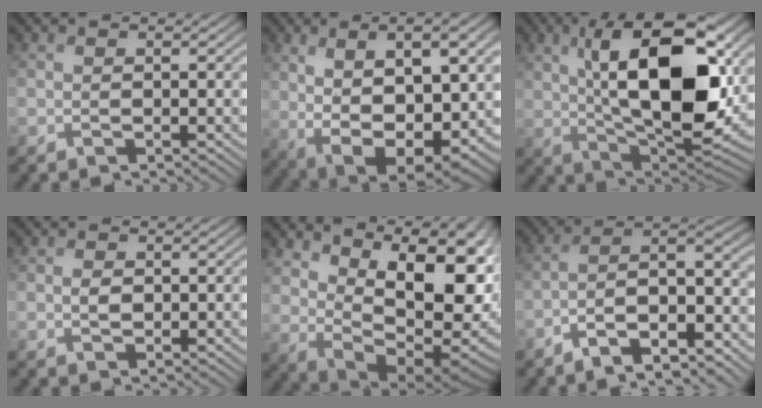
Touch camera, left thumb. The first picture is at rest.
{"total": 16.1, "force": [2.5, 8.0, 13.8], "torque": [-0.228, -0.024, 0.072]}
{"total": 17.4, "force": [3.6, 7.9, 15.0], "torque": [-0.252, 0.011, 0.053]}
{"total": 1.5, "force": [0.1, 1.0, 1.1], "torque": [-0.025, 0.000, 0.001]}
{"total": 16.0, "force": [5.4, 8.5, 12.4], "torque": [-0.203, 0.009, 0.099]}
{"total": 10.5, "force": [-6.7, 3.1, 7.4], "torque": [-0.116, 0.002, -0.117]}